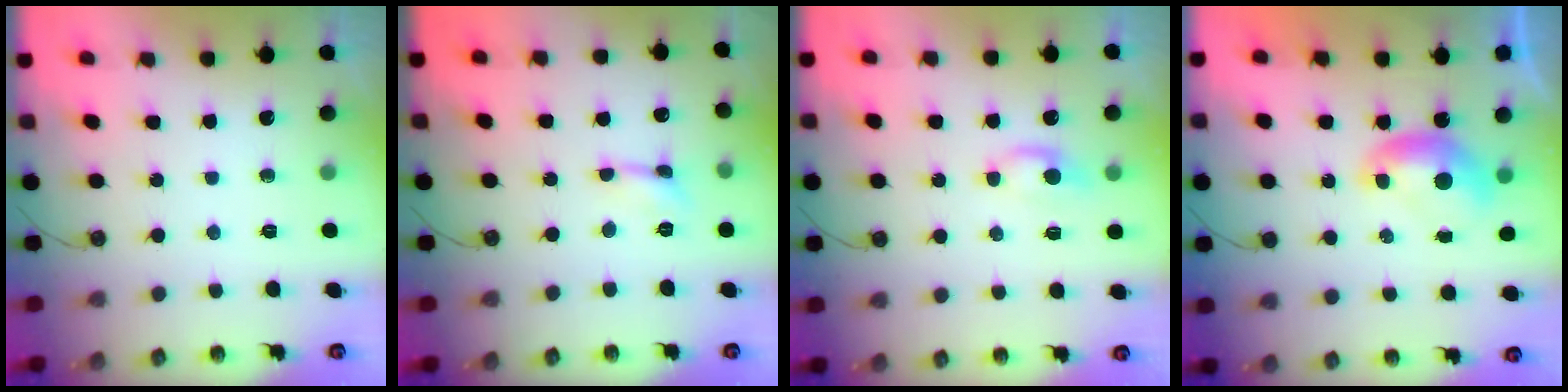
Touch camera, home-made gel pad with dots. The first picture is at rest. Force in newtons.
{"total": 0.5, "press": 0.5, "slide": 0.3}
{"total": 0.8, "press": 0.6, "slide": 0.5}
{"total": 0.0}